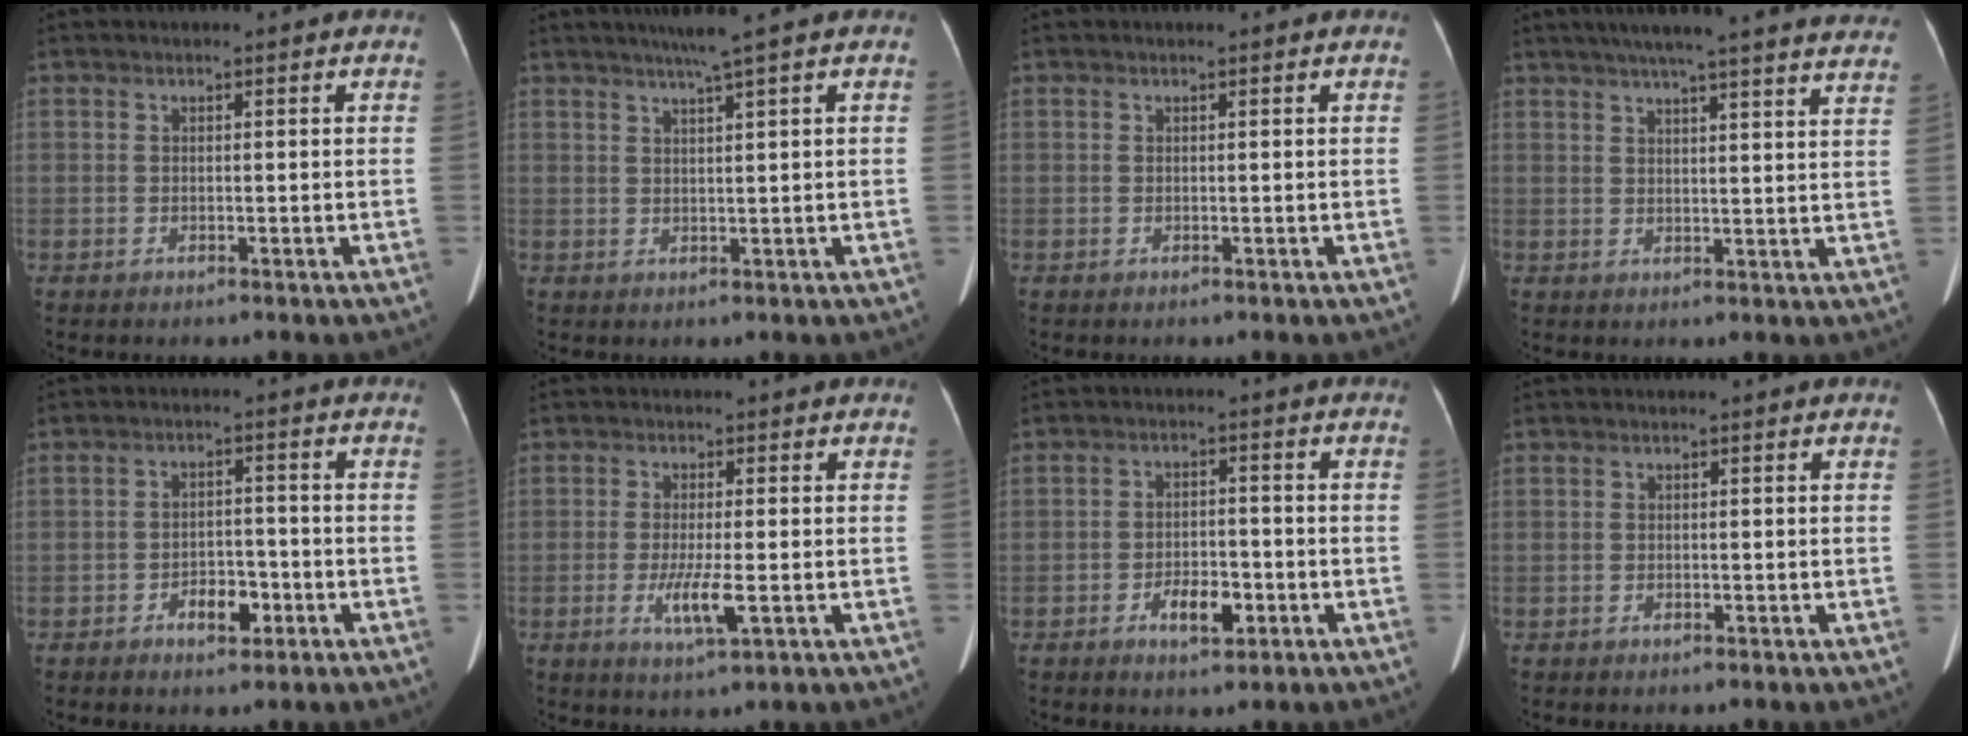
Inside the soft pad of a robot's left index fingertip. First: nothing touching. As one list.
[{"total": 3.7, "force": [2.7, -1.2, 2.3], "torque": [-0.040, 0.001, 0.050]}, {"total": 0.0}, {"total": 25.9, "force": [22.9, 0.9, 12.1], "torque": [-0.187, -0.019, 0.275]}, {"total": 4.3, "force": [-2.2, 2.3, 2.9], "torque": [-0.046, 0.007, -0.032]}, {"total": 4.8, "force": [-1.2, 0.5, 4.6], "torque": [-0.093, -0.012, -0.020]}, {"total": 4.8, "force": [-2.3, 2.2, 3.6], "torque": [-0.064, 0.002, -0.034]}, {"total": 0.0}]